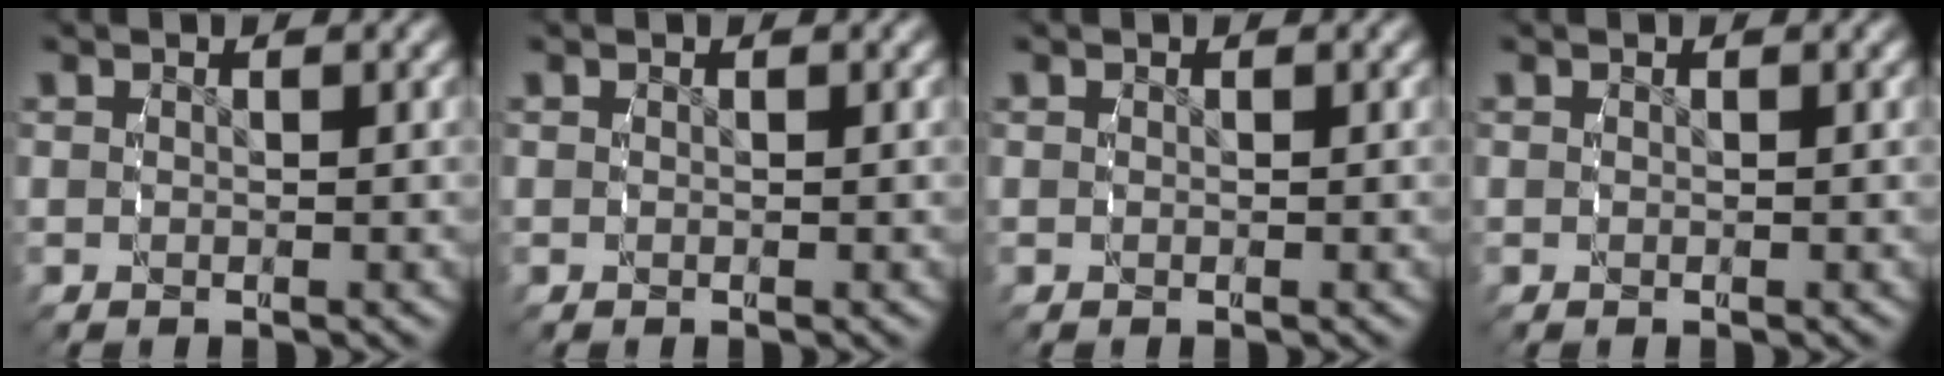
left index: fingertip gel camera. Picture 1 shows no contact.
{"total": 0.0}
{"total": 0.0}
{"total": 0.0}